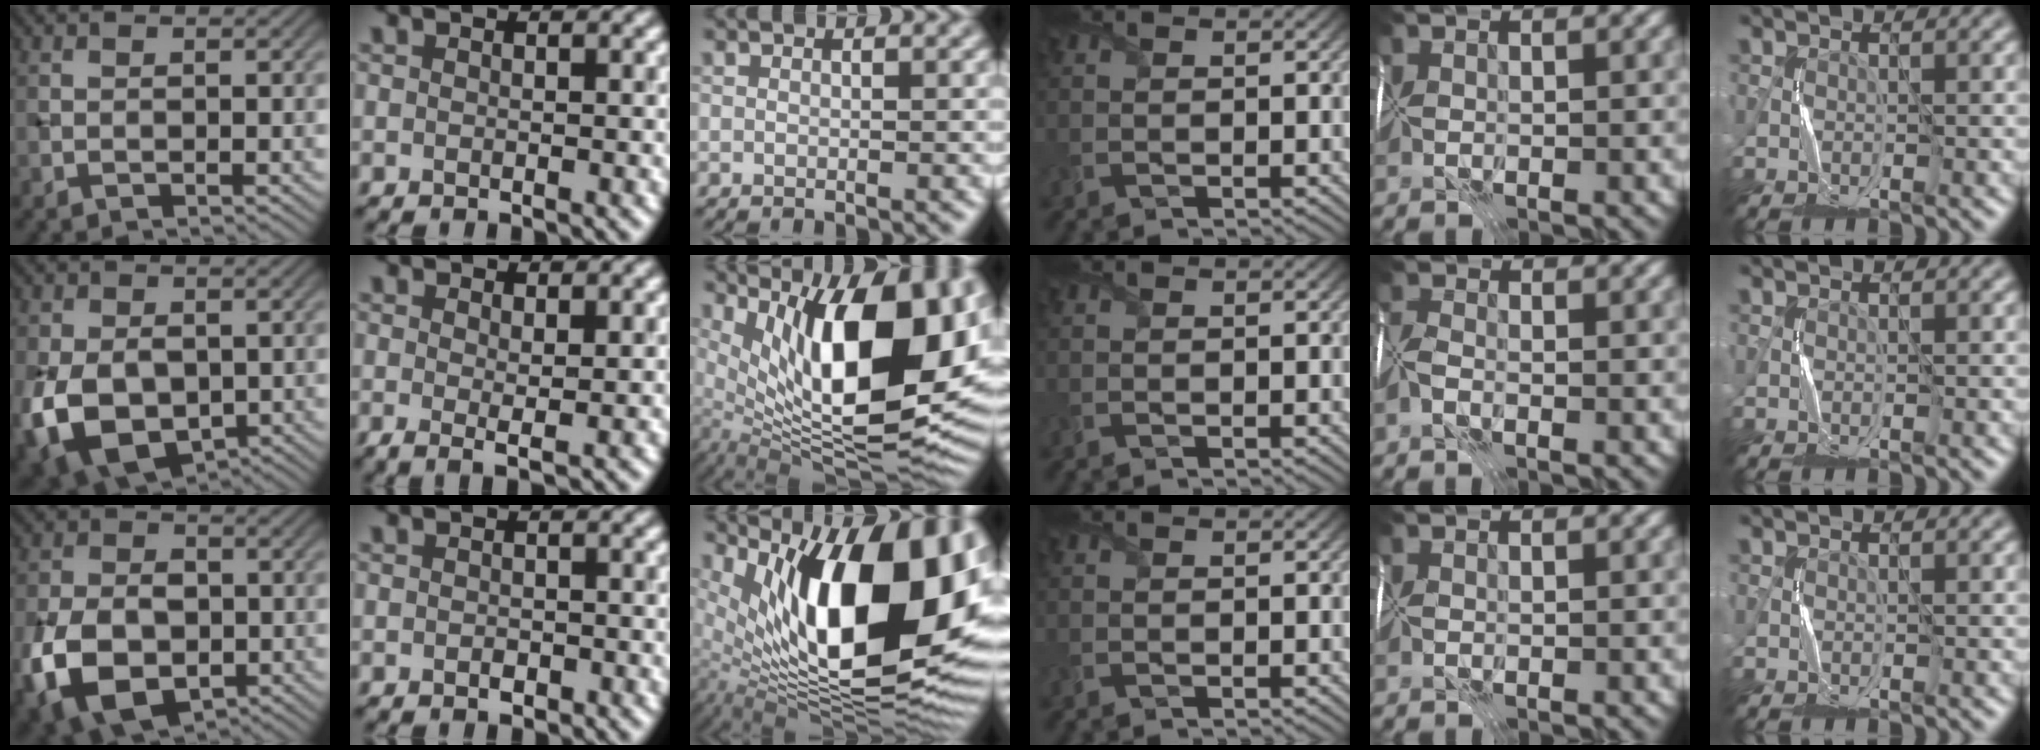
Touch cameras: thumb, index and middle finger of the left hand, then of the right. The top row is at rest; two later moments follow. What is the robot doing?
{"motion": "fold", "object": "wrapping paper"}